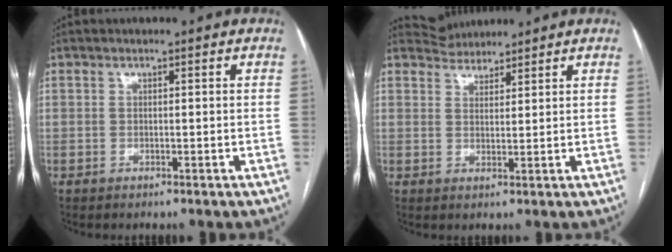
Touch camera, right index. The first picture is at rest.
{"total": 3.4, "force": [3.3, 0.9, -0.4], "torque": [0.001, 0.017, 0.060]}